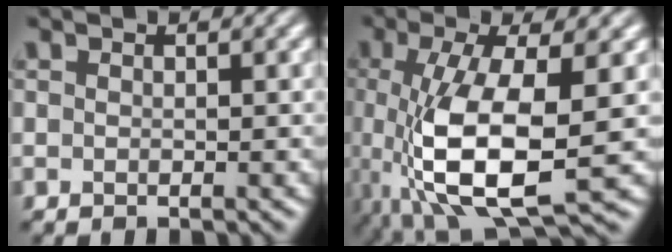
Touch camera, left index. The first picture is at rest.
{"total": 9.5, "force": [-0.9, 3.5, 8.7], "torque": [-0.180, -0.008, -0.013]}